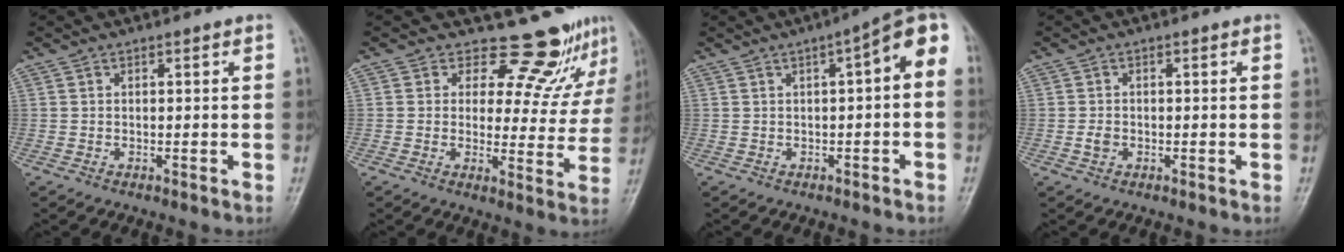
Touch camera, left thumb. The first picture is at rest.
{"total": 11.5, "force": [10.0, 4.9, 2.7], "torque": [0.013, -0.079, 0.112]}
{"total": 7.7, "force": [0.8, 2.5, 7.3], "torque": [-0.086, 0.035, -0.002]}
{"total": 1.8, "force": [-0.7, 1.4, 0.9], "torque": [-0.010, 0.006, -0.014]}